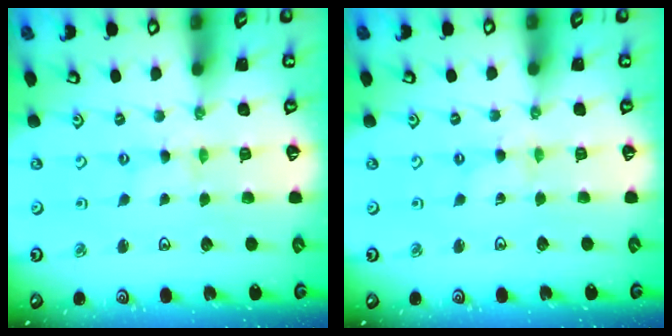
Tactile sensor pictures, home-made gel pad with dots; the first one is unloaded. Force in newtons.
{"total": 0.7, "press": 0.7, "slide": 0.1}